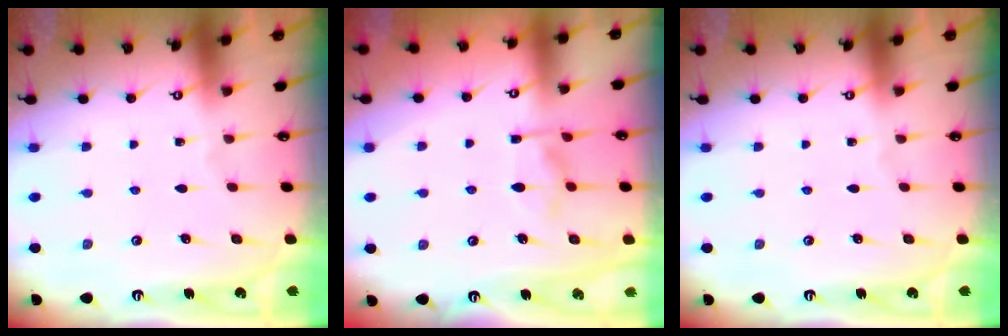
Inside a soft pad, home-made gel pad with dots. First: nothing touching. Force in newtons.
{"total": 4.3, "press": 4.0, "slide": 1.5}
{"total": 0.0}